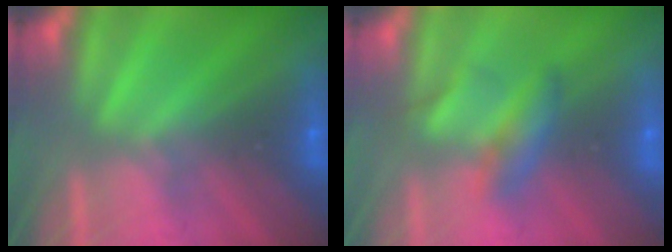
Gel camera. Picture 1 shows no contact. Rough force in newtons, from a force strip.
{"total": 2.2}